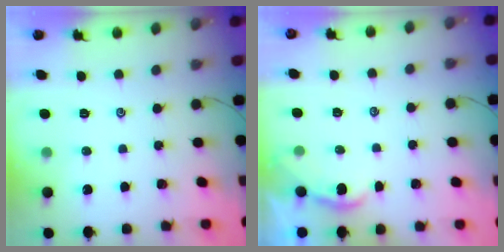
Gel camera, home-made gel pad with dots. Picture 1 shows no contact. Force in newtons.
{"total": 1.2, "press": 1.2, "slide": 0.1}